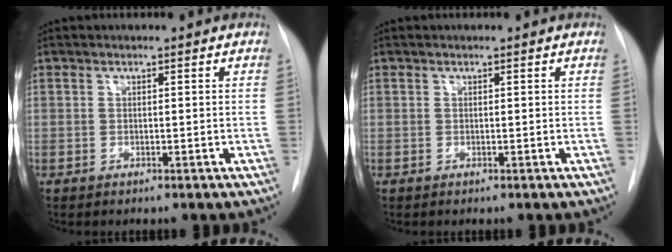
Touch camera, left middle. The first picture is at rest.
{"total": 0.0}